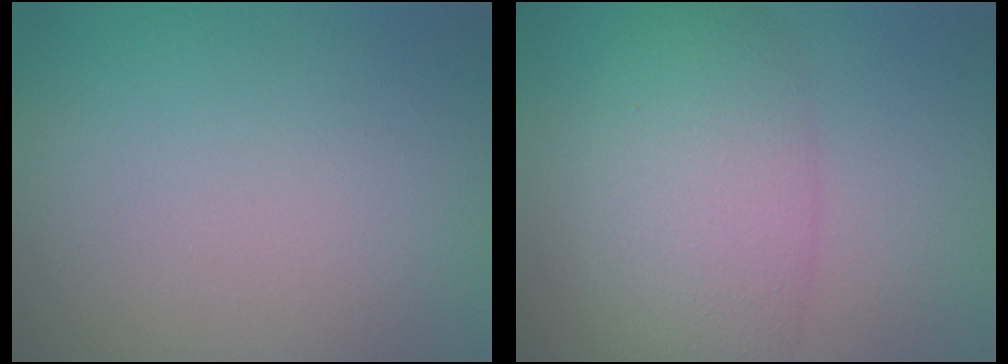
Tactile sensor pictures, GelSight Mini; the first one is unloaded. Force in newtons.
{"total": 7.0, "press": 7.0, "slide": 0.5}